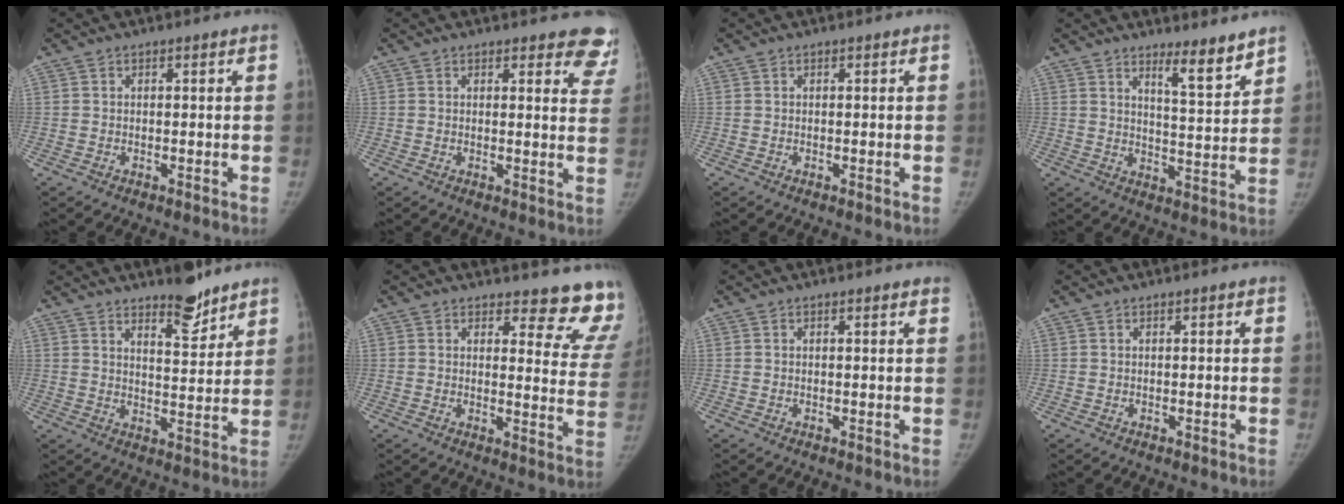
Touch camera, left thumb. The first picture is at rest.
{"total": 8.0, "force": [7.0, 3.0, 2.5], "torque": [0.024, -0.035, 0.048]}
{"total": 0.0}
{"total": 6.9, "force": [5.6, 1.0, 4.0], "torque": [-0.052, -0.054, 0.089]}
{"total": 7.8, "force": [6.1, 2.5, 4.2], "torque": [-0.039, -0.047, 0.095]}
{"total": 14.1, "force": [13.3, 4.2, 2.3], "torque": [0.031, -0.130, 0.116]}
{"total": 0.9, "force": [0.7, 0.1, 0.4], "torque": [-0.005, 0.001, 0.006]}
{"total": 0.0}